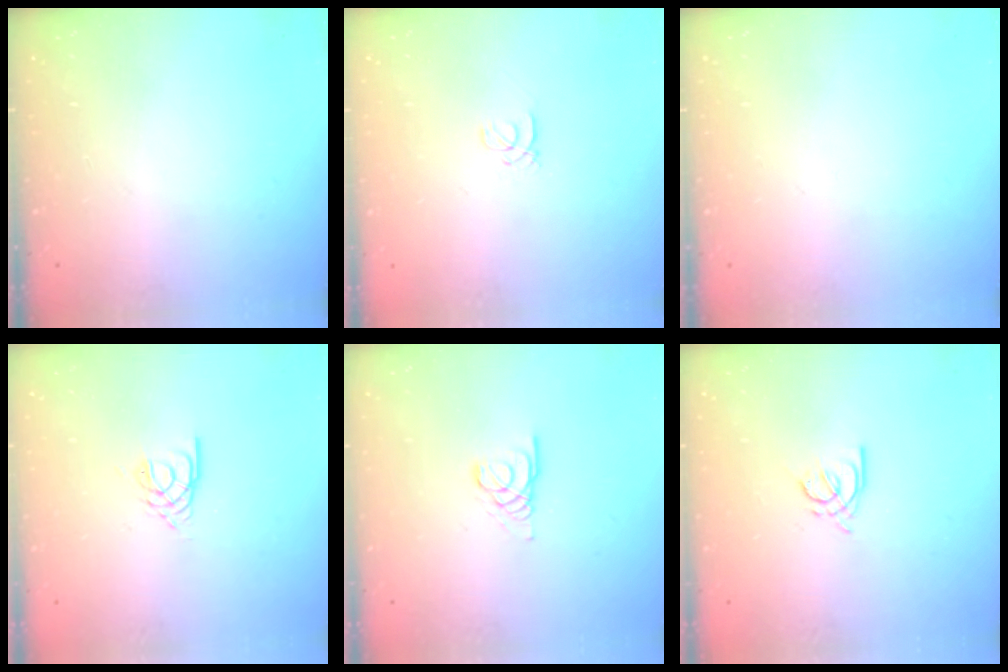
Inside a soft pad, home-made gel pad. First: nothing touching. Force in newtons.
{"total": 1.0, "press": 1.0, "slide": 0.1}
{"total": 0.0}
{"total": 2.5, "press": 2.4, "slide": 0.4}
{"total": 3.1, "press": 3.1, "slide": 0.2}
{"total": 4.5, "press": 4.5, "slide": 0.7}